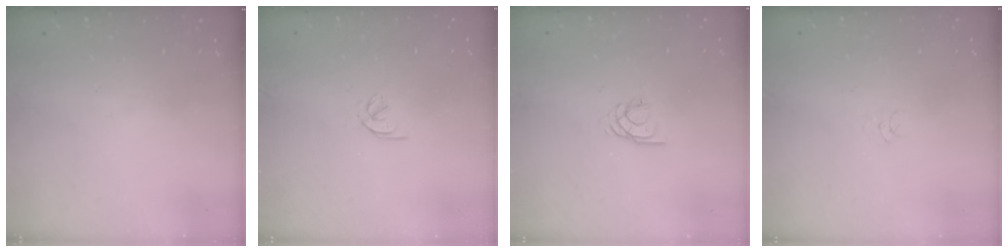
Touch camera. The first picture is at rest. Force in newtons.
{"total": 1.5, "press": 1.4, "slide": 0.5}
{"total": 2.3, "press": 2.3, "slide": 0.2}
{"total": 3.5, "press": 3.5, "slide": 0.2}